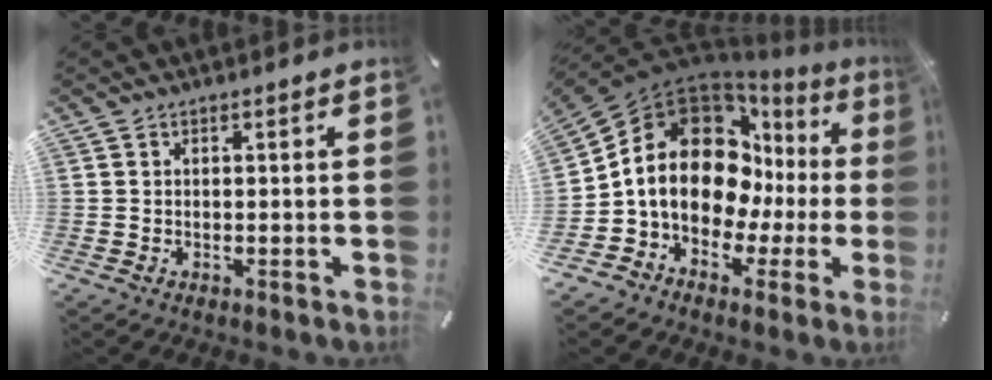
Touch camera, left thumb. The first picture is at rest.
{"total": 18.3, "force": [3.2, 14.0, 11.3], "torque": [-0.187, -0.041, 0.058]}